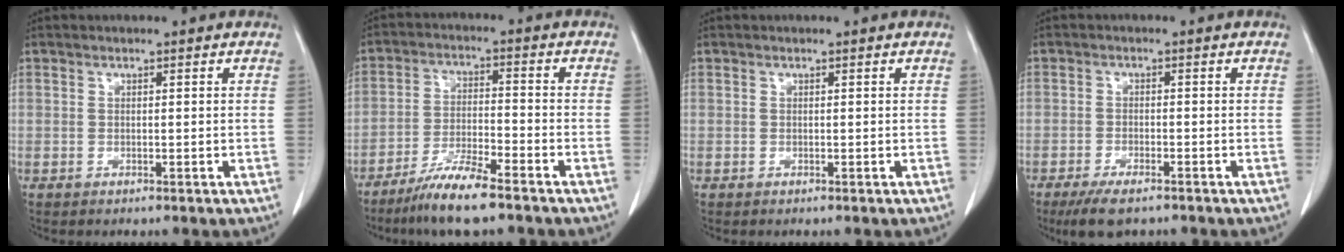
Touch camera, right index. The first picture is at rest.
{"total": 8.3, "force": [-6.4, 0.5, 5.3], "torque": [-0.105, -0.022, -0.121]}
{"total": 0.0}
{"total": 5.6, "force": [-4.2, 1.6, 3.4], "torque": [-0.063, -0.010, -0.068]}